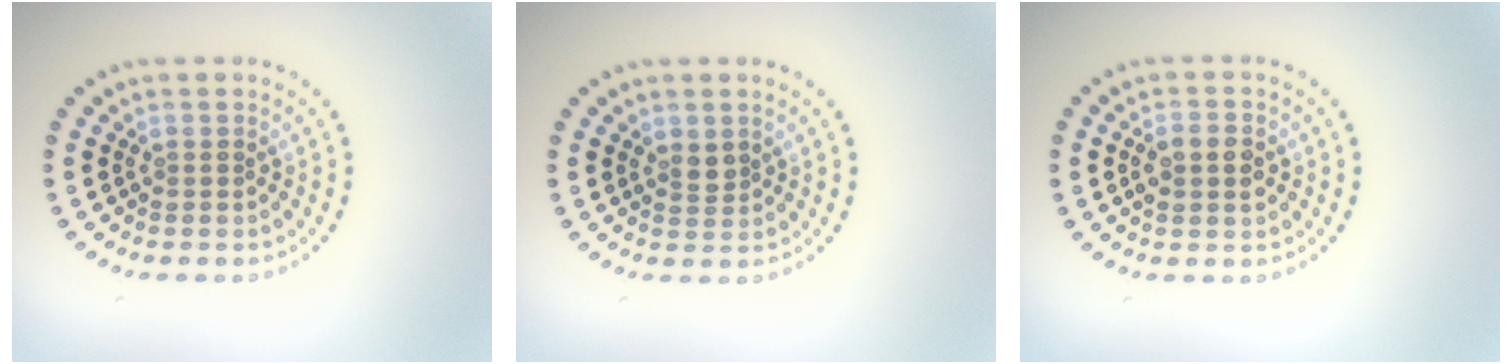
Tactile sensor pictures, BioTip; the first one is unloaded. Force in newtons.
{"total": 1.3, "press": 1.1, "slide": 0.7}
{"total": 2.3, "press": 2.3, "slide": 0.0}